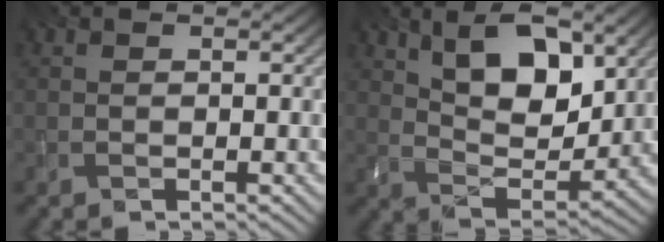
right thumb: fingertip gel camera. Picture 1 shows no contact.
{"total": 11.3, "force": [5.2, 5.6, 8.4], "torque": [-0.150, -0.002, 0.093]}